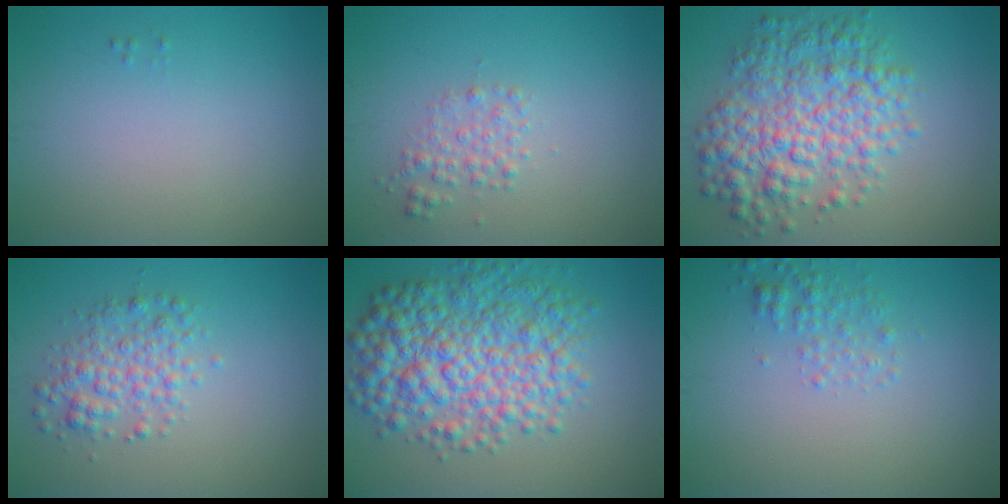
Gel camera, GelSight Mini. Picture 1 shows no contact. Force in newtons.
{"total": 1.7, "press": 1.7, "slide": 0.1}
{"total": 7.4, "press": 7.4, "slide": 0.2}
{"total": 3.2, "press": 3.2, "slide": 0.1}
{"total": 8.8, "press": 8.8, "slide": 0.1}
{"total": 1.8, "press": 1.8, "slide": 0.1}